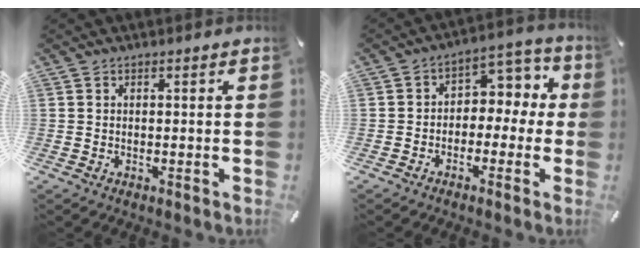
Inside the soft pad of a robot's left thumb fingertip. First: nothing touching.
{"total": 6.5, "force": [-0.8, 5.5, 3.3], "torque": [-0.041, 0.009, -0.020]}